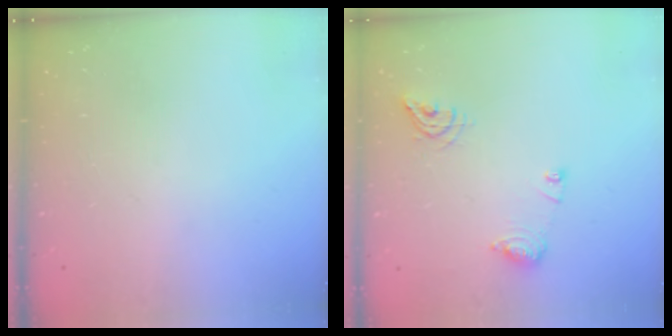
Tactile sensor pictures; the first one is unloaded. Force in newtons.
{"total": 9.0, "press": 9.0, "slide": 0.7}